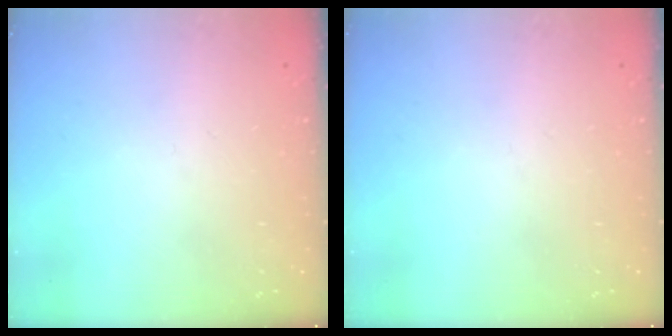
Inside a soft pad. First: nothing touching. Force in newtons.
{"total": 0.0}